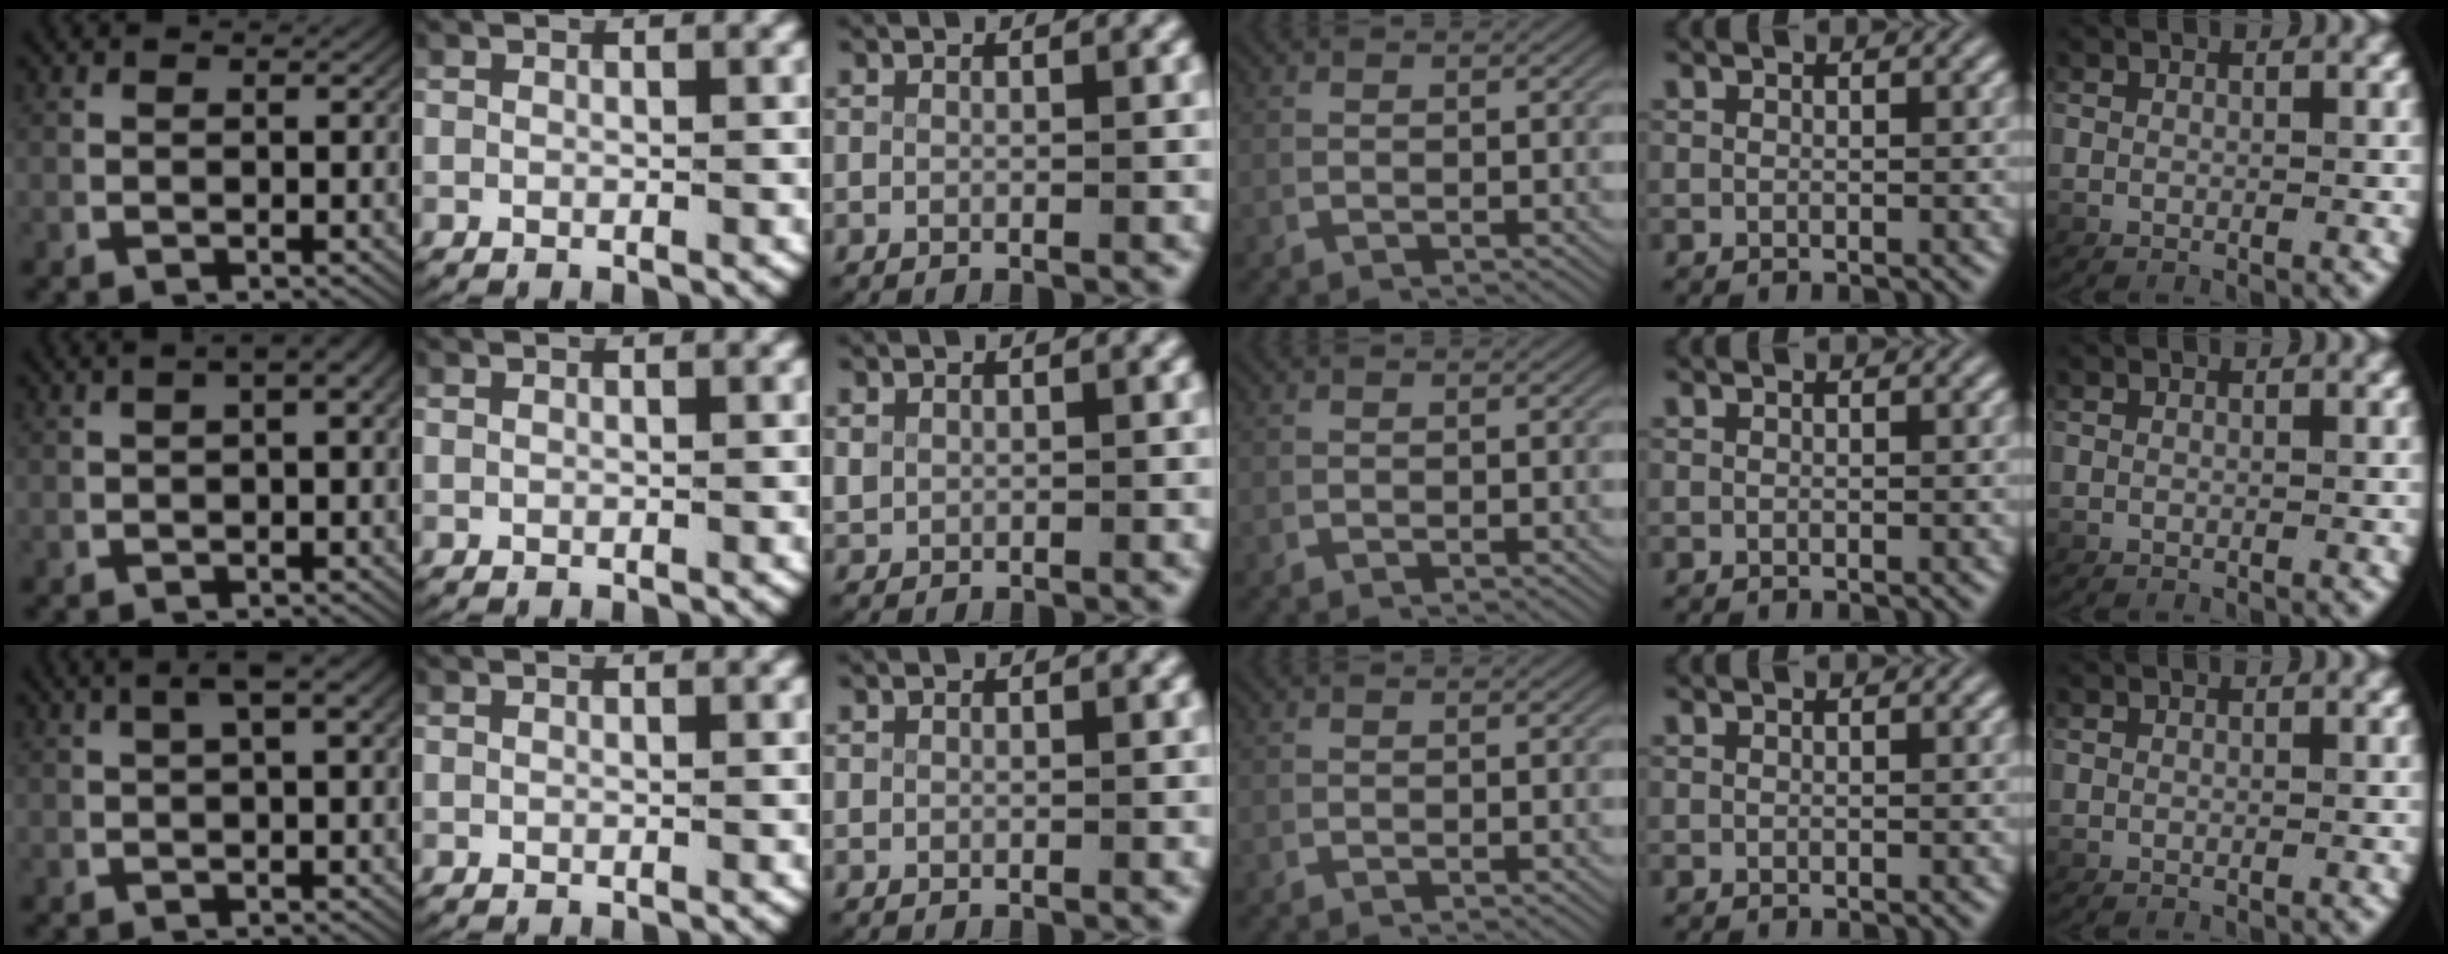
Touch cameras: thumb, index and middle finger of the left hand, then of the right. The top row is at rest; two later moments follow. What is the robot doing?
{"motion": "lift_and_place", "object": "router"}